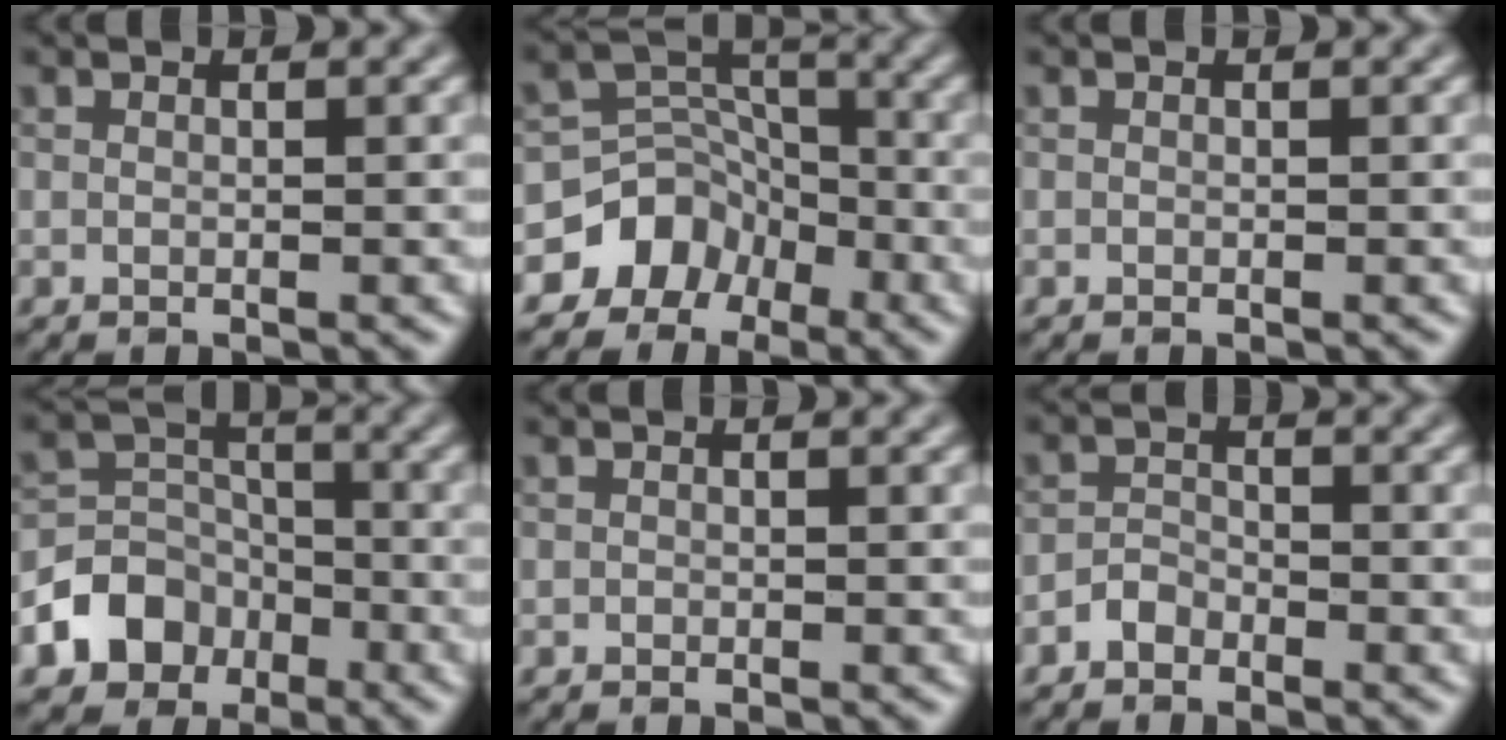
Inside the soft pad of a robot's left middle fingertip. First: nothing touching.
{"total": 5.8, "force": [-3.8, 4.2, 0.8], "torque": [0.013, 0.017, -0.071]}
{"total": 0.0}
{"total": 5.7, "force": [-2.9, 4.6, 1.9], "torque": [-0.010, 0.009, -0.069]}
{"total": 0.0}
{"total": 1.4, "force": [-1.1, 0.8, 0.3], "torque": [-0.002, 0.009, -0.023]}